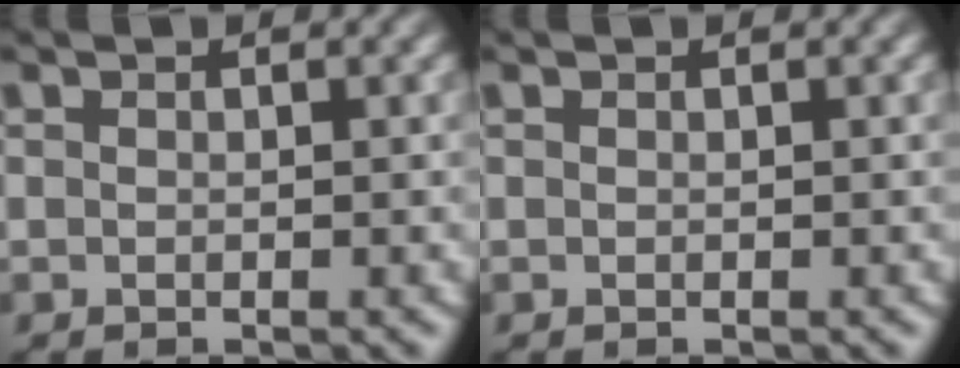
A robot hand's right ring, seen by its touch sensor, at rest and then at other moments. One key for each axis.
{"total": 0.0}